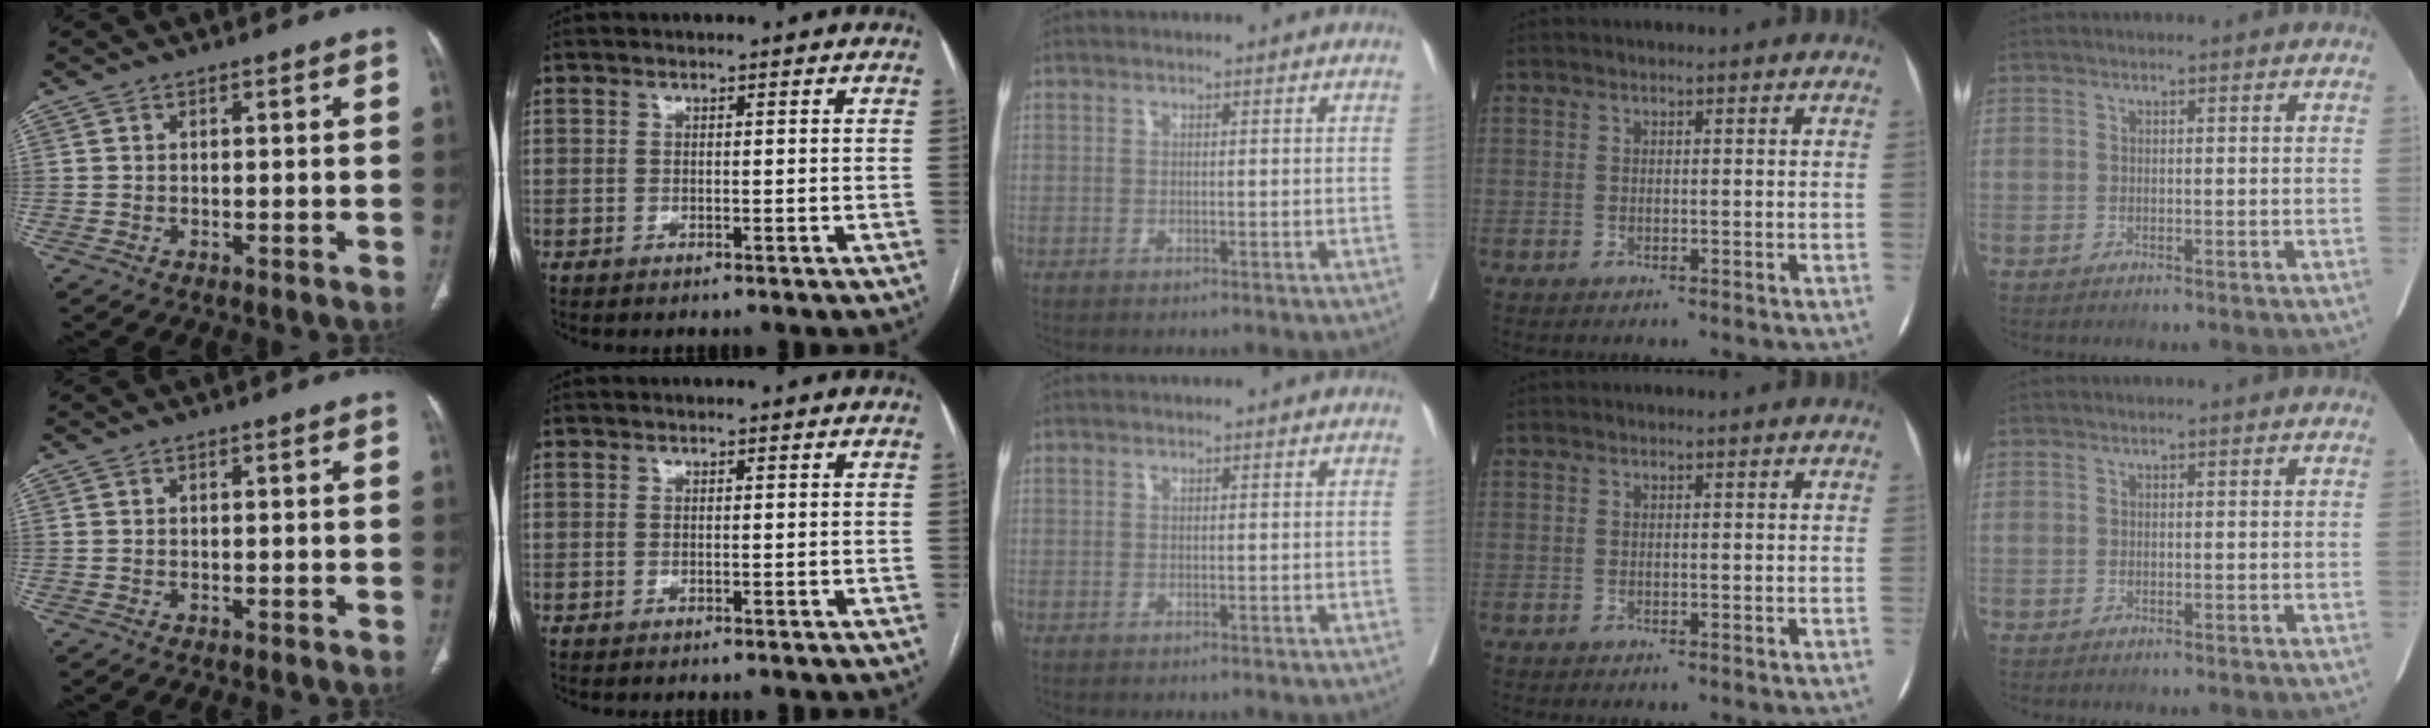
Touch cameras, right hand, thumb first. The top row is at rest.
{}